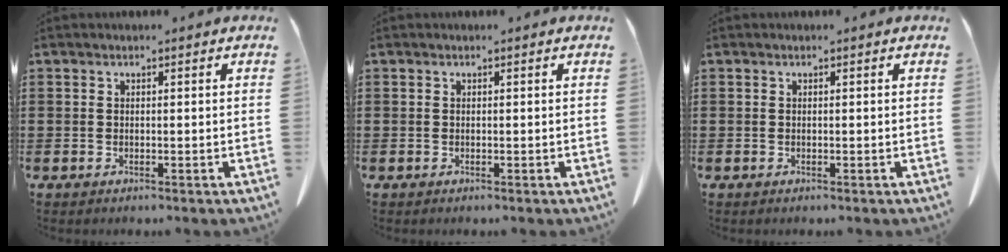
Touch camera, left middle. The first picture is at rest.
{"total": 0.0}
{"total": 0.0}